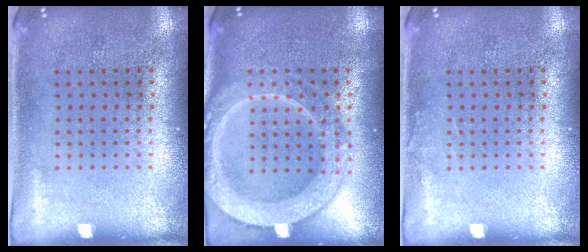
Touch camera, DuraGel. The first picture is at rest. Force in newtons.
{"total": 4.1, "press": 4.1, "slide": 0.5}
{"total": 0.5, "press": 0.5, "slide": 0.1}